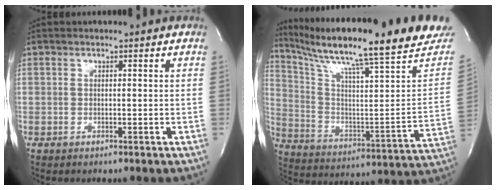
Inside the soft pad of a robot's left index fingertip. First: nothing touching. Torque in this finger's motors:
{"motor_torque": [0.06, -0.13, 0.28, 0.15]}